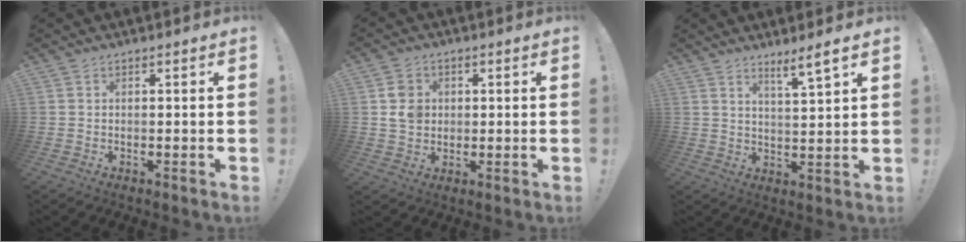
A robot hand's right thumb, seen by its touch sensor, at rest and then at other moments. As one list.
[{"total": 7.2, "force": [1.2, 6.4, 3.0], "torque": [-0.053, 0.008, 0.026]}, {"total": 5.8, "force": [4.3, -0.3, 3.9], "torque": [-0.051, -0.032, 0.066]}]